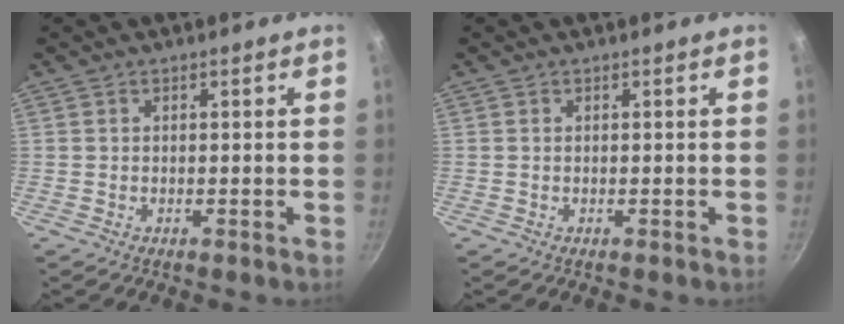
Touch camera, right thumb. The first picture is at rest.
{"total": 0.0}